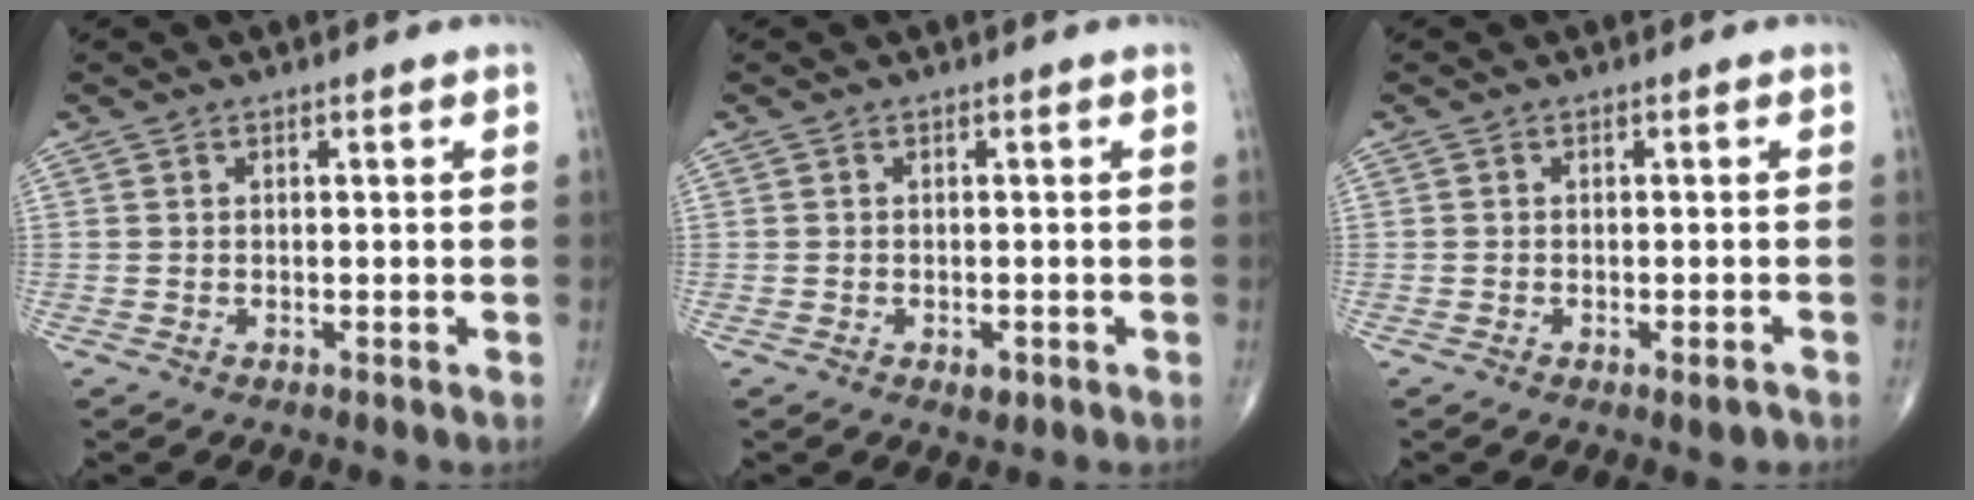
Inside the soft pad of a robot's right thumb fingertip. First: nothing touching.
{"total": 1.4, "force": [-0.6, 0.8, 1.0], "torque": [-0.010, 0.001, -0.008]}
{"total": 1.7, "force": [-1.1, 0.5, 1.2], "torque": [-0.016, 0.003, -0.013]}